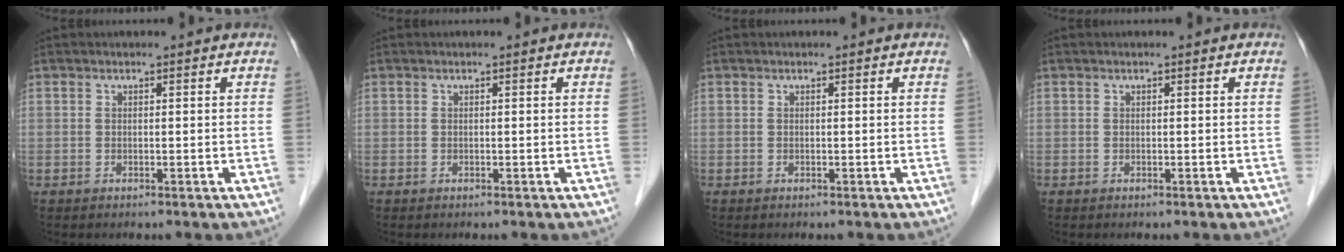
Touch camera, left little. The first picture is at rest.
{"total": 0.0}
{"total": 0.0}
{"total": 0.0}